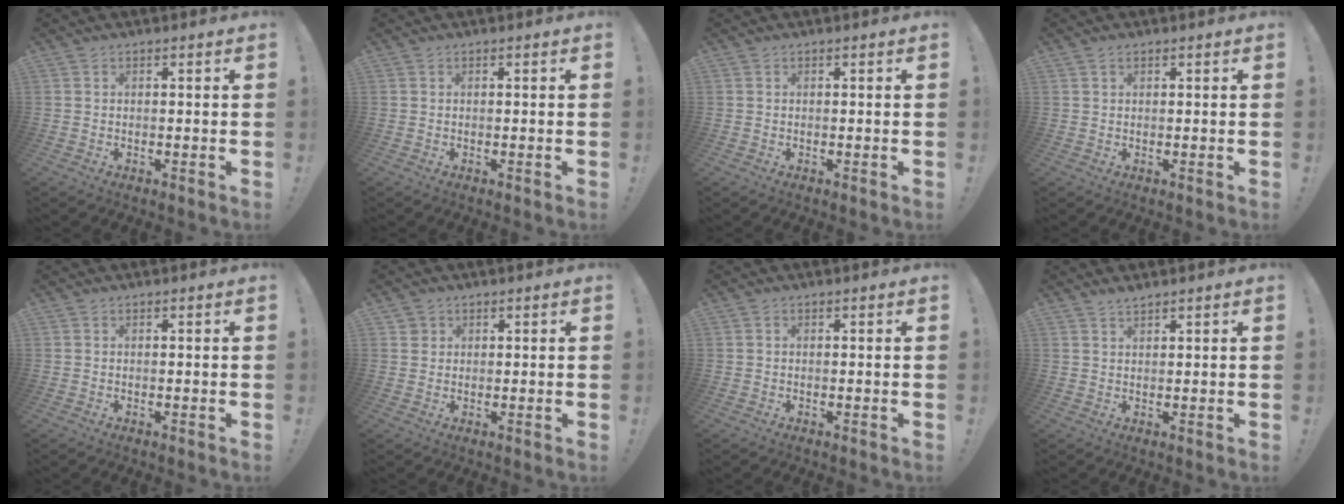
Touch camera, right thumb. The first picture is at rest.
{"total": 0.0}
{"total": 0.0}
{"total": 0.9, "force": [0.7, 0.5, 0.2], "torque": [0.002, -0.002, 0.012]}
{"total": 0.0}
{"total": 1.9, "force": [1.0, 1.6, 0.2], "torque": [-0.006, 0.000, 0.020]}
{"total": 0.0}
{"total": 1.8, "force": [1.7, 0.1, 0.7], "torque": [-0.014, -0.009, 0.031]}